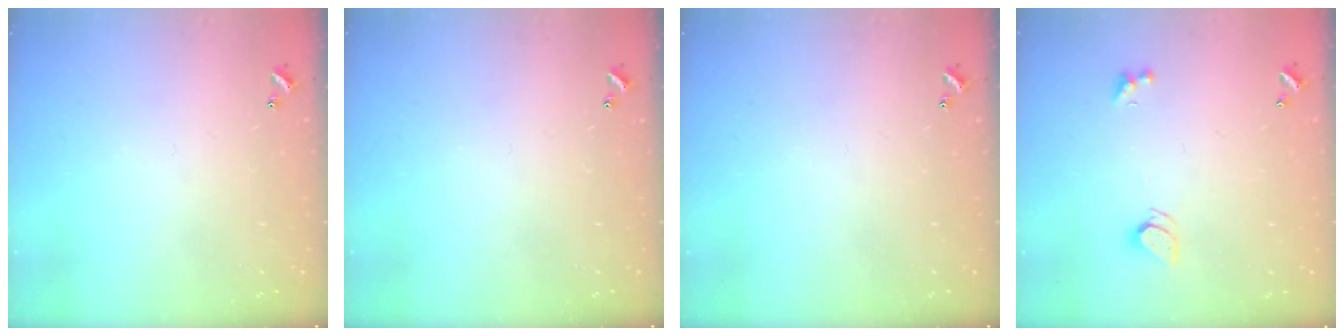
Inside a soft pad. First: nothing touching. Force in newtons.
{"total": 0.0}
{"total": 0.0}
{"total": 2.0, "press": 1.9, "slide": 0.5}